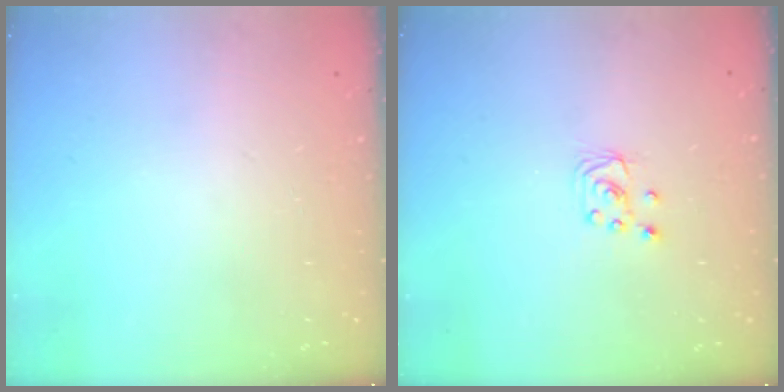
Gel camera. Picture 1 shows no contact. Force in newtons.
{"total": 3.2, "press": 3.2, "slide": 0.2}